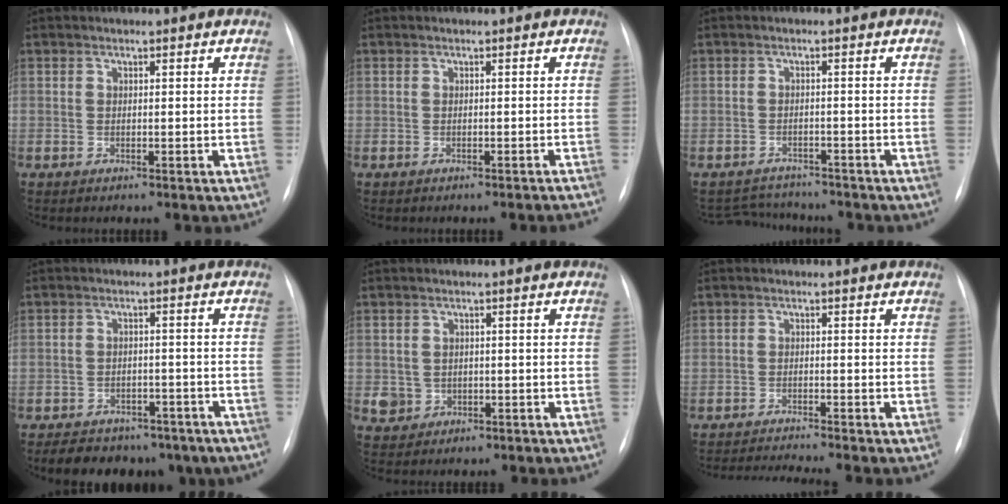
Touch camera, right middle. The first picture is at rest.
{"total": 2.0, "force": [-1.8, -0.3, 0.6], "torque": [-0.005, 0.001, -0.021]}
{"total": 4.8, "force": [-4.7, 1.1, -0.3], "torque": [0.000, 0.008, -0.073]}
{"total": 13.0, "force": [-9.4, 7.1, 5.3], "torque": [-0.080, 0.007, -0.115]}
{"total": 3.3, "force": [-0.5, 3.2, 0.8], "torque": [-0.006, 0.004, 0.003]}
{"total": 5.0, "force": [-4.4, -1.6, 1.6], "torque": [-0.027, -0.017, -0.074]}